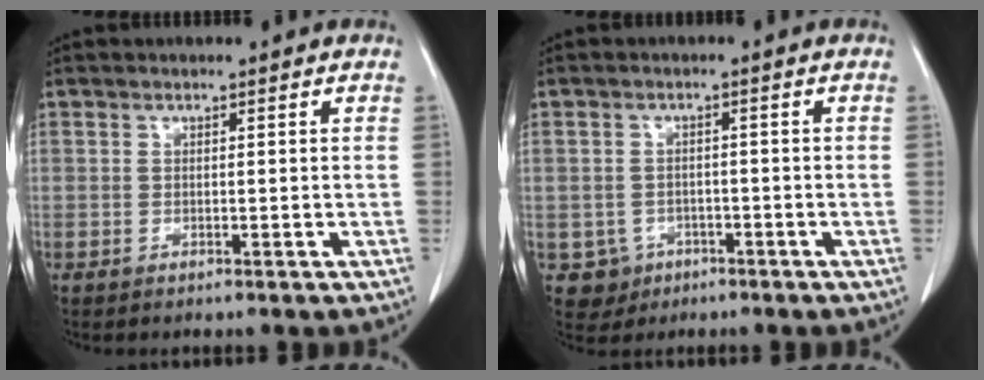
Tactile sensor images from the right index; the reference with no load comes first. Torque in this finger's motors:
{"motor_torque": [-0.31, 0.06, -0.67, -0.20]}